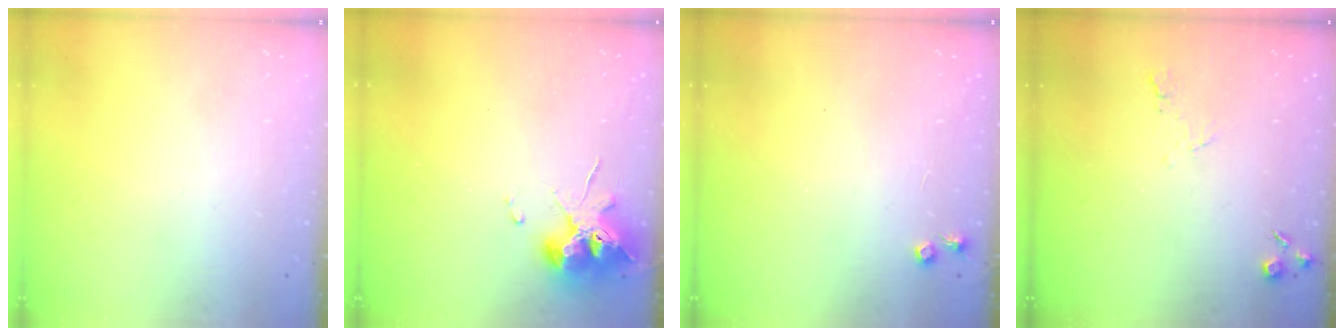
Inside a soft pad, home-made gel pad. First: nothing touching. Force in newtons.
{"total": 10.8, "press": 10.8, "slide": 1.4}
{"total": 3.8, "press": 3.7, "slide": 0.6}
{"total": 5.0, "press": 5.0, "slide": 0.8}